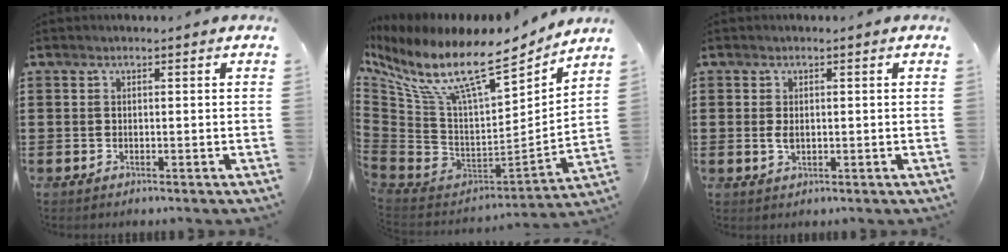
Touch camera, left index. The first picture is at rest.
{"total": 14.2, "force": [9.2, 3.5, 10.2], "torque": [-0.216, -0.064, 0.148]}
{"total": 1.8, "force": [0.1, 0.9, 1.6], "torque": [-0.040, 0.000, -0.001]}